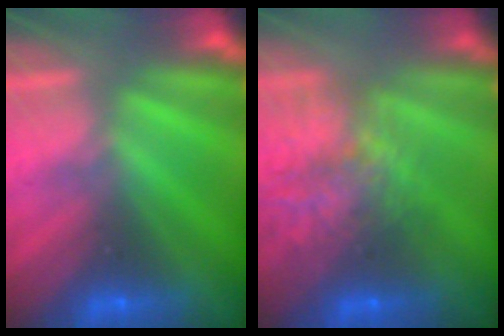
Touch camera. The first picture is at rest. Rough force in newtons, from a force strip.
{"total": 7.1}